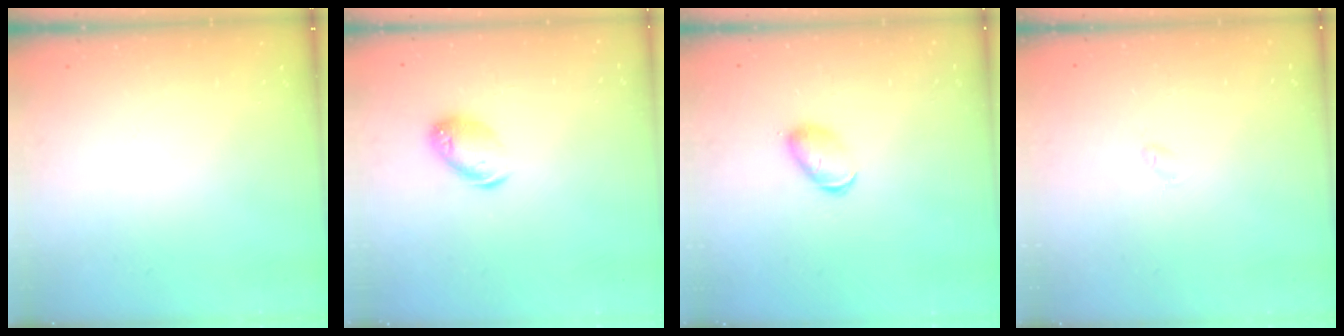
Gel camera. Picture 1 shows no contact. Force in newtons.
{"total": 9.7, "press": 9.6, "slide": 1.4}
{"total": 4.6, "press": 4.5, "slide": 0.8}
{"total": 2.6, "press": 2.6, "slide": 0.4}